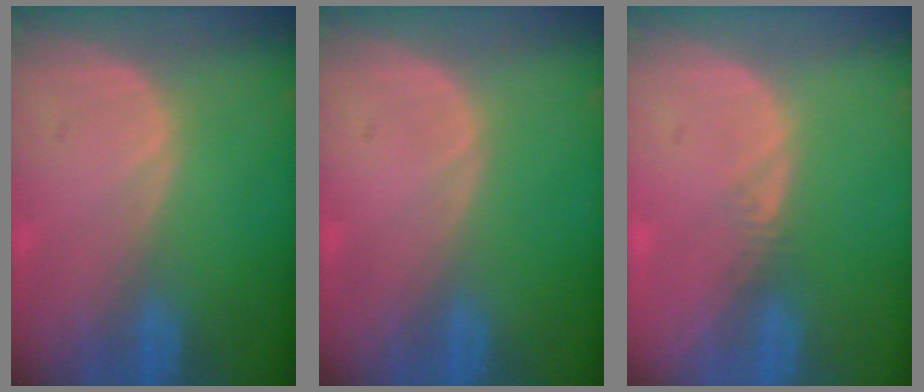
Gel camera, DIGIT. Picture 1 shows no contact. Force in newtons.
{"total": 0.0}
{"total": 0.9, "press": 0.8, "slide": 0.4}